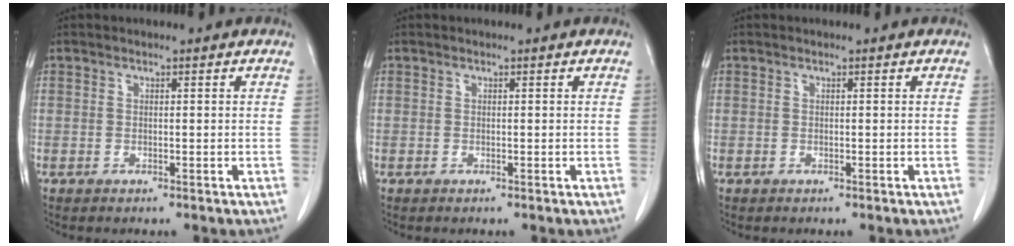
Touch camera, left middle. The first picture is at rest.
{"total": 0.0}
{"total": 0.0}